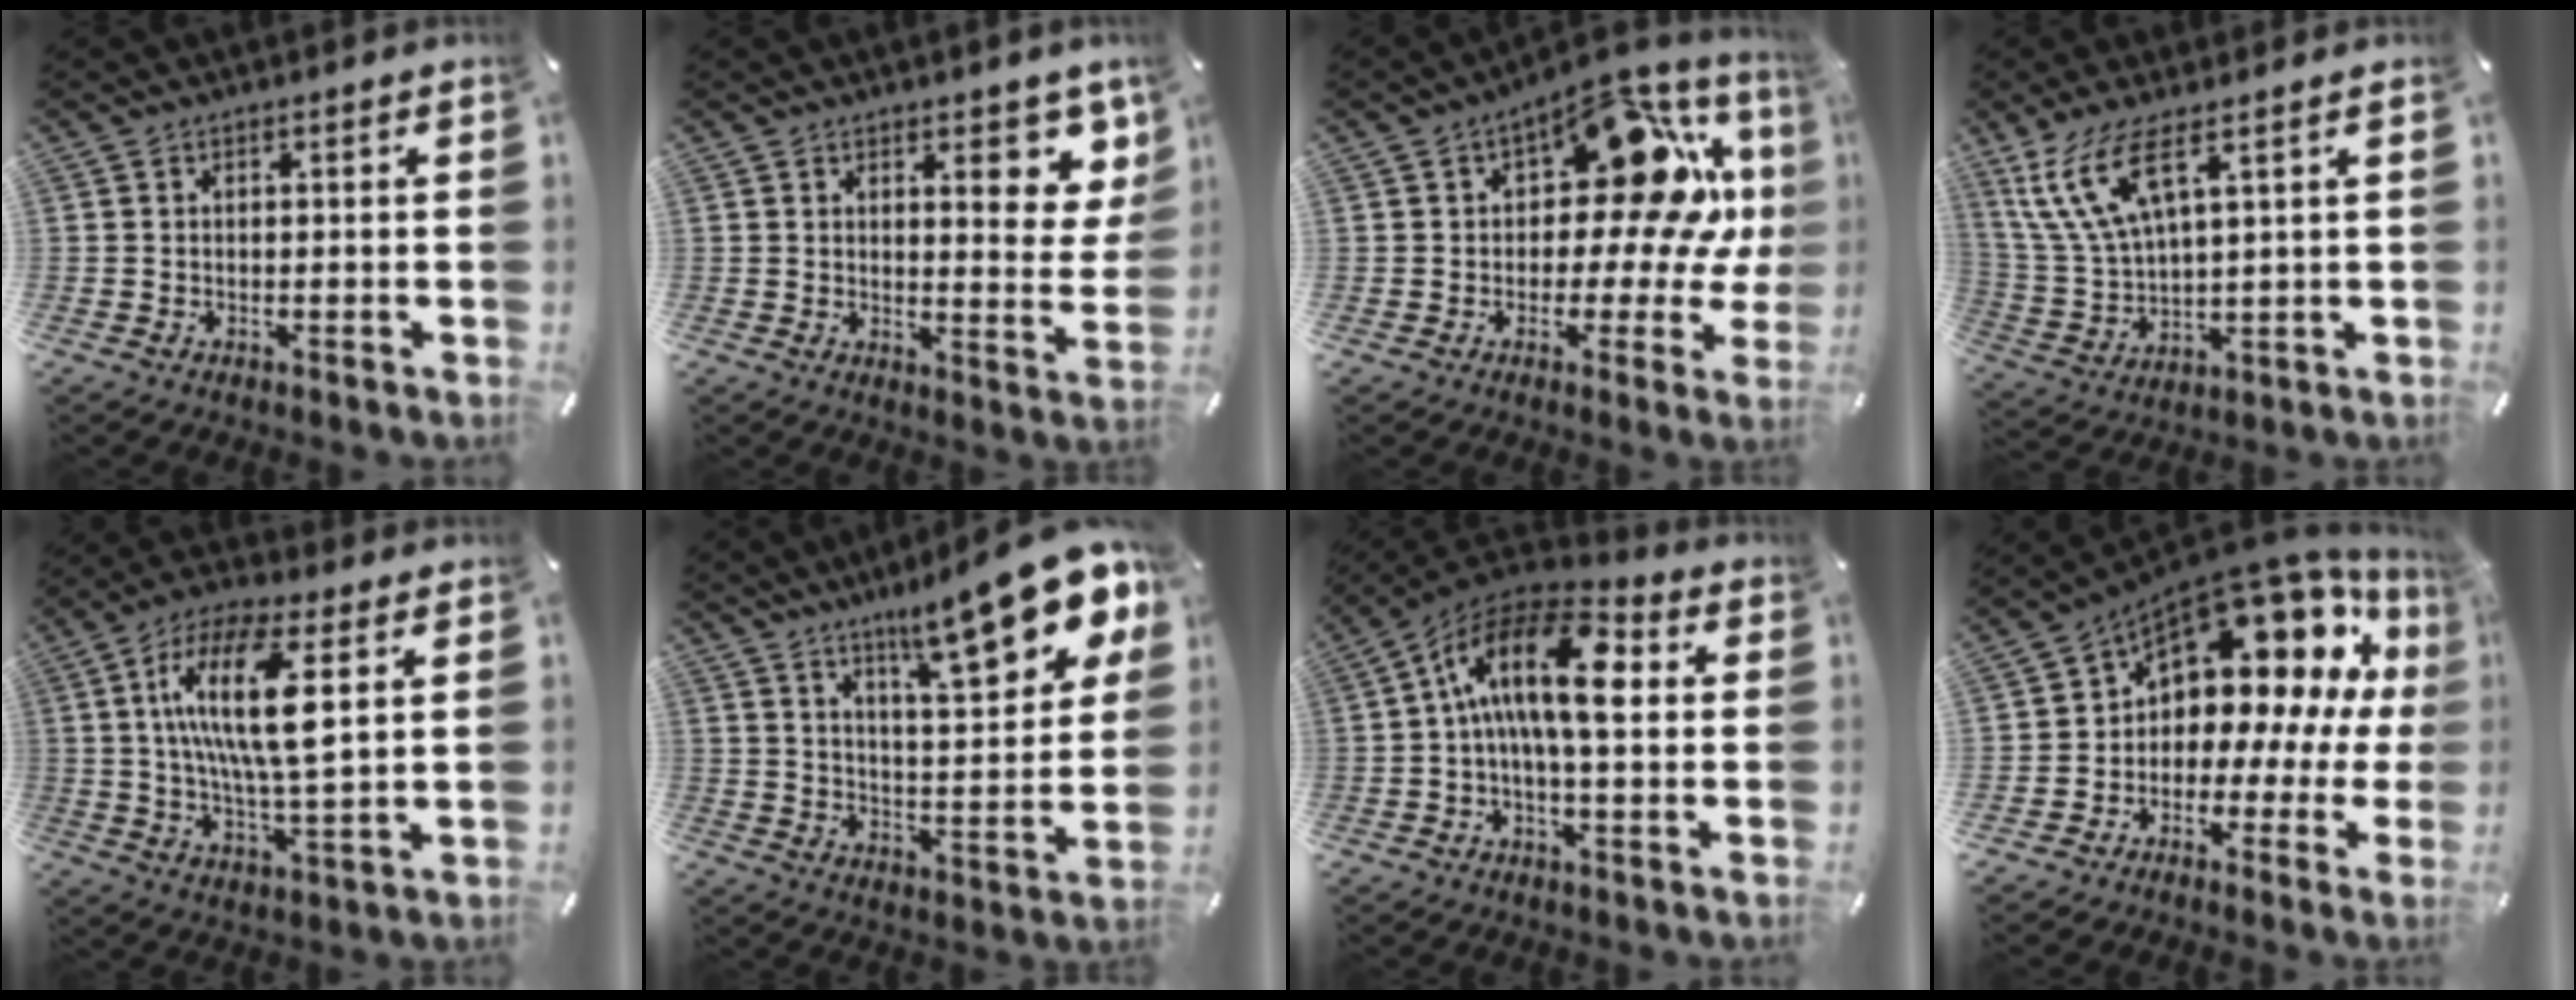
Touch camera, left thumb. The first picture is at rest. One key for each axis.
{"total": 8.8, "fx": 5.4, "fy": 3.9, "fz": 5.8, "tx": -0.053, "ty": -0.041, "tz": 0.085}
{"total": 19.7, "fx": 6.0, "fy": 10.9, "fz": 15.3, "tx": -0.186, "ty": -0.054, "tz": 0.096}
{"total": 12.1, "fx": 6.7, "fy": 4.3, "fz": 9.2, "tx": -0.220, "ty": -0.016, "tz": 0.119}
{"total": 15.9, "fx": 4.1, "fy": 4.4, "fz": 14.7, "tx": -0.296, "ty": -0.003, "tz": 0.061}
{"total": 18.5, "fx": 13.2, "fy": 4.8, "fz": 12.1, "tx": -0.180, "ty": -0.092, "tz": 0.212}
{"total": 16.6, "fx": 2.0, "fy": 7.5, "fz": 14.7, "tx": -0.275, "ty": 0.004, "tz": 0.032}
{"total": 14.7, "fx": 7.8, "fy": 9.0, "fz": 8.7, "tx": -0.124, "ty": -0.073, "tz": 0.126}